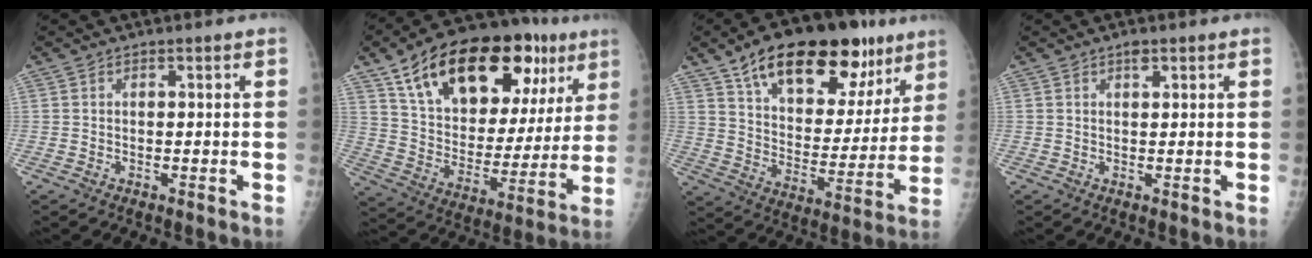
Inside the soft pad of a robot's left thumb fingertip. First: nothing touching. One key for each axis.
{"total": 29.0, "fx": 14.9, "fy": 14.4, "fz": 20.3, "tx": -0.279, "ty": -0.007, "tz": 0.243}
{"total": 25.7, "fx": 15.5, "fy": 12.5, "fz": 16.4, "tx": -0.211, "ty": -0.028, "tz": 0.244}
{"total": 1.4, "fx": 0.9, "fy": 0.6, "fz": 0.9, "tx": -0.008, "ty": -0.002, "tz": 0.012}